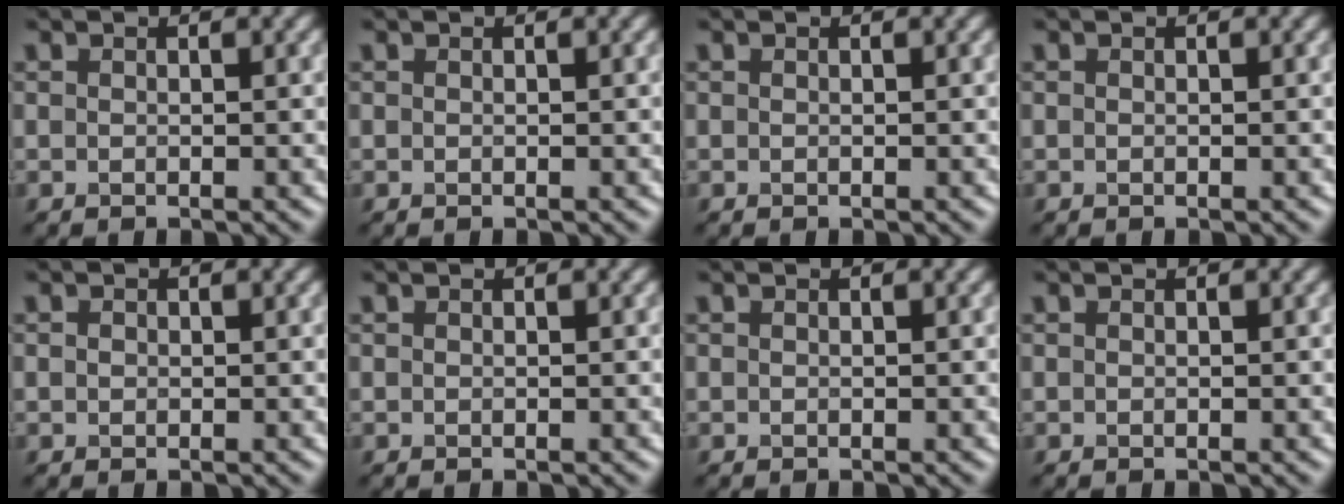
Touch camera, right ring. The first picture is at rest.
{"total": 0.0}
{"total": 0.0}
{"total": 0.0}
{"total": 0.6, "force": [0.0, 0.5, 0.2], "torque": [-0.002, -0.003, -0.001]}
{"total": 0.0}
{"total": 0.0}
{"total": 0.0}